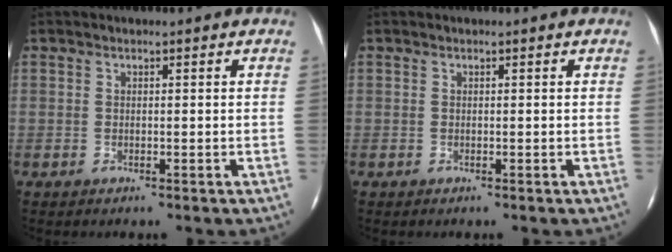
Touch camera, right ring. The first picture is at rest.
{"total": 0.0}